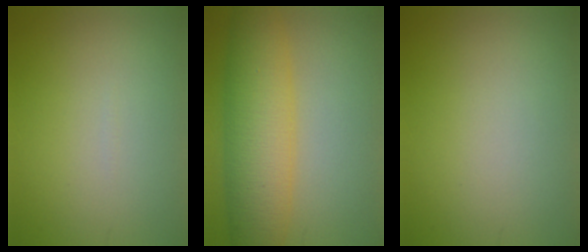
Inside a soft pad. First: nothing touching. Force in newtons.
{"total": 8.5, "press": 8.5, "slide": 0.1}
{"total": 0.0}